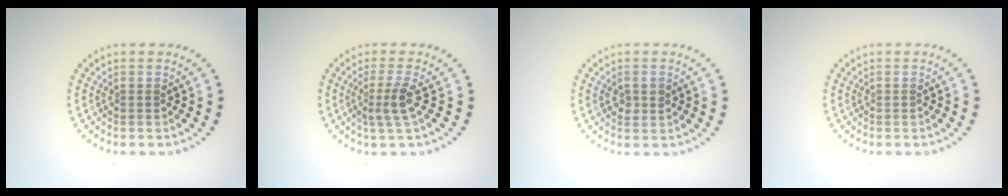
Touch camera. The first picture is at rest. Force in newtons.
{"total": 2.4, "press": 1.7, "slide": 1.6}
{"total": 1.5, "press": 1.5, "slide": 0.1}
{"total": 0.0}